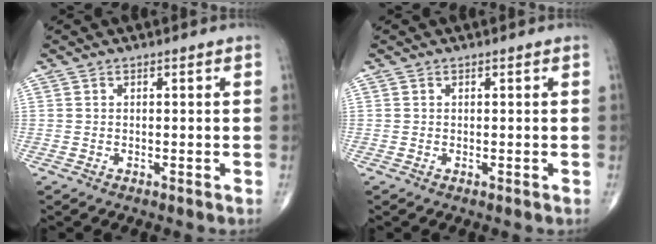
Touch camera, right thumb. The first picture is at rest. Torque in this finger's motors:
{"motor_torque": [0.17, -0.10, 0.02, 0.13, -0.02]}